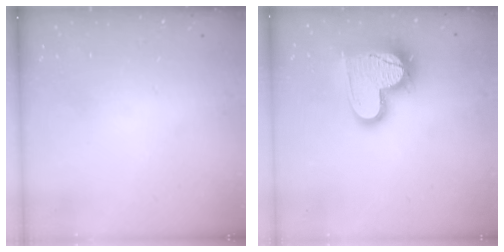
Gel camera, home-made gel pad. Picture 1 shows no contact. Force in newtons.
{"total": 16.2, "press": 16.1, "slide": 1.0}